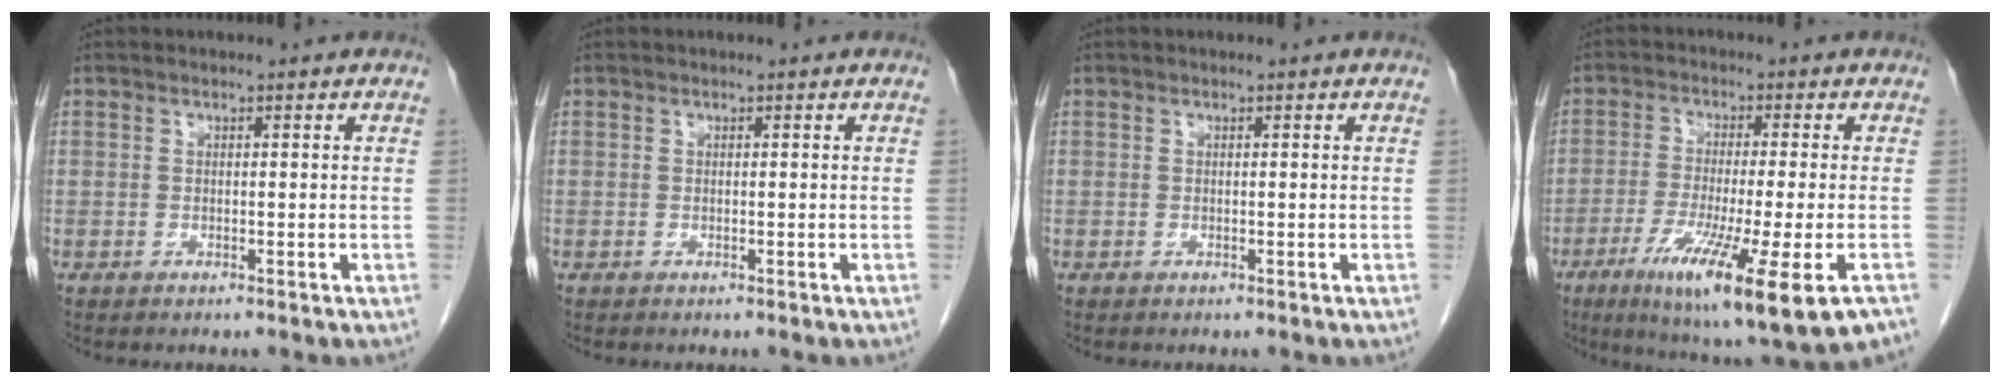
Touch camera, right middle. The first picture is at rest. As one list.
[{"total": 0.0}, {"total": 0.0}, {"total": 16.0, "force": [-7.9, 0.3, 13.9], "torque": [-0.211, -0.051, -0.127]}]